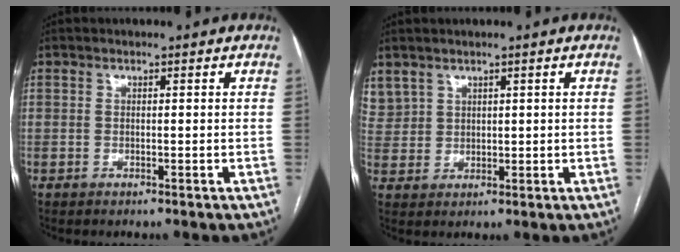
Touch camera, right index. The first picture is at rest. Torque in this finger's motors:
{"motor_torque": [-0.37, 0.19, -0.05, 0.00]}